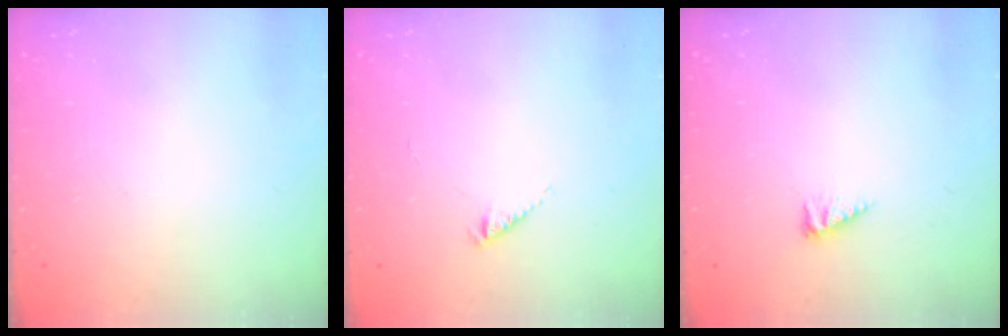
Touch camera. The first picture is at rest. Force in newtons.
{"total": 1.6, "press": 1.6, "slide": 0.3}
{"total": 2.8, "press": 2.8, "slide": 0.4}